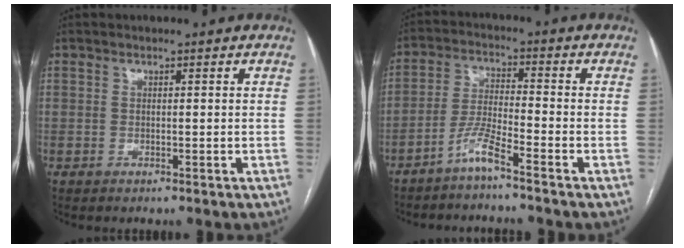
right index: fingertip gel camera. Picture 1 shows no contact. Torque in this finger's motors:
{"motor_torque": [0.53, -0.40, 0.11, 0.03]}